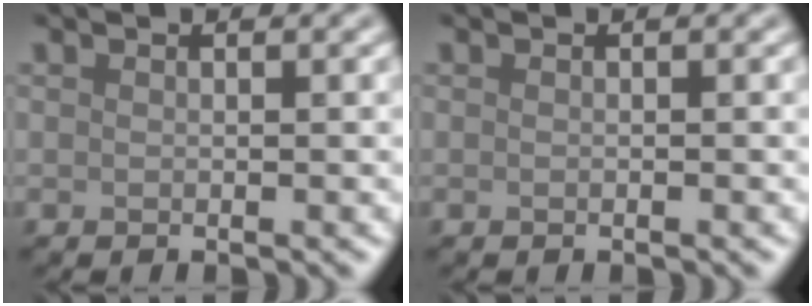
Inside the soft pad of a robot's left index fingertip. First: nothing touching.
{"total": 0.0}